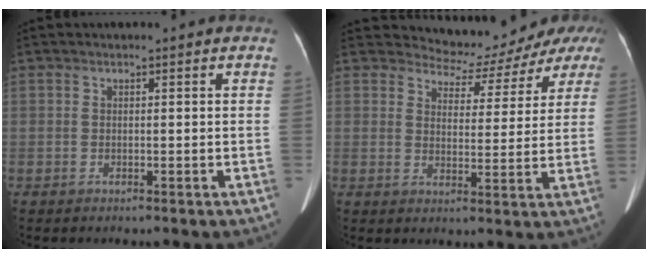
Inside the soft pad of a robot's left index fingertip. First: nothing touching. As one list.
[{"total": 8.1, "force": [7.7, 2.5, 0.2], "torque": [0.000, -0.002, 0.094]}]